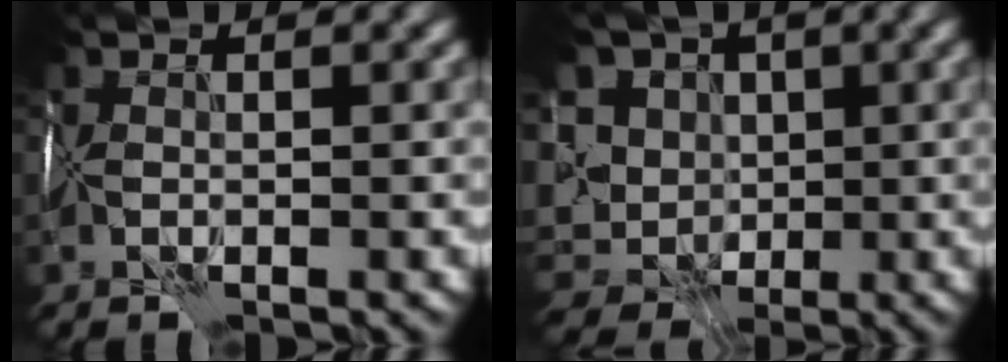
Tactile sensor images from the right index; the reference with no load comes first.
{"total": 11.0, "force": [2.7, 9.0, 5.6], "torque": [-0.107, 0.013, 0.034]}